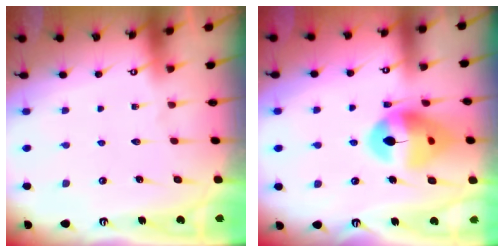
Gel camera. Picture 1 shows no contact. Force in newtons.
{"total": 15.3, "press": 15.2, "slide": 2.0}